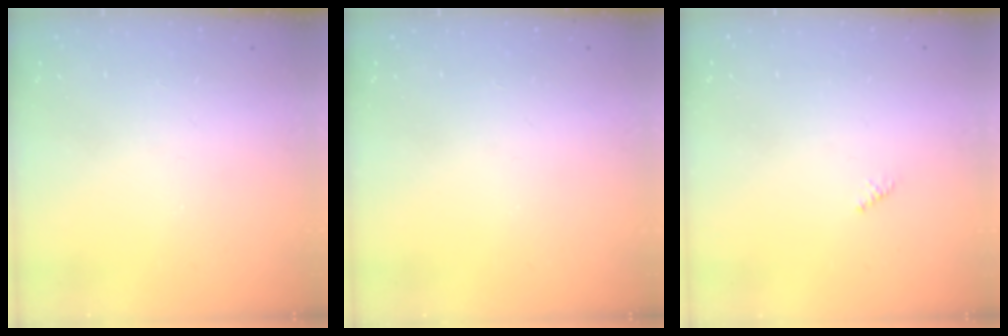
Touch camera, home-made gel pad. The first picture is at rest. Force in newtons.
{"total": 0.0}
{"total": 0.8, "press": 0.8, "slide": 0.3}